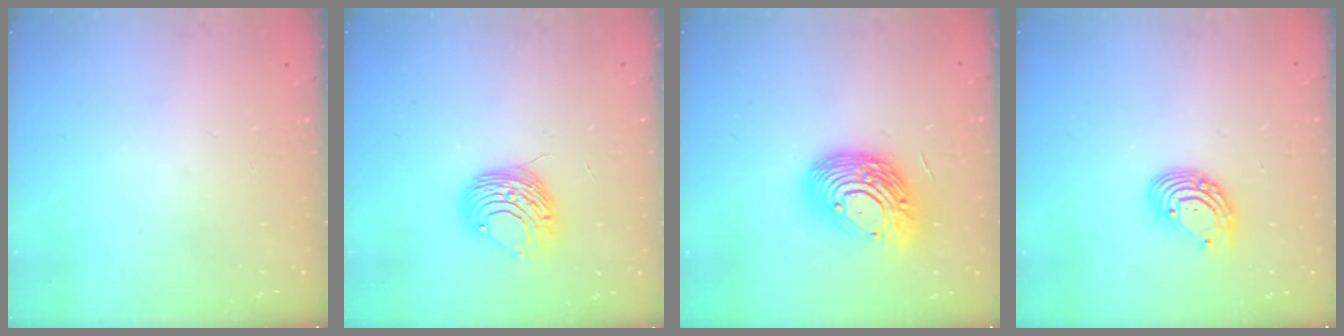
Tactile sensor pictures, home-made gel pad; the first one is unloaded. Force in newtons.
{"total": 9.7, "press": 9.7, "slide": 0.6}
{"total": 17.8, "press": 17.7, "slide": 1.4}
{"total": 8.3, "press": 8.2, "slide": 0.7}